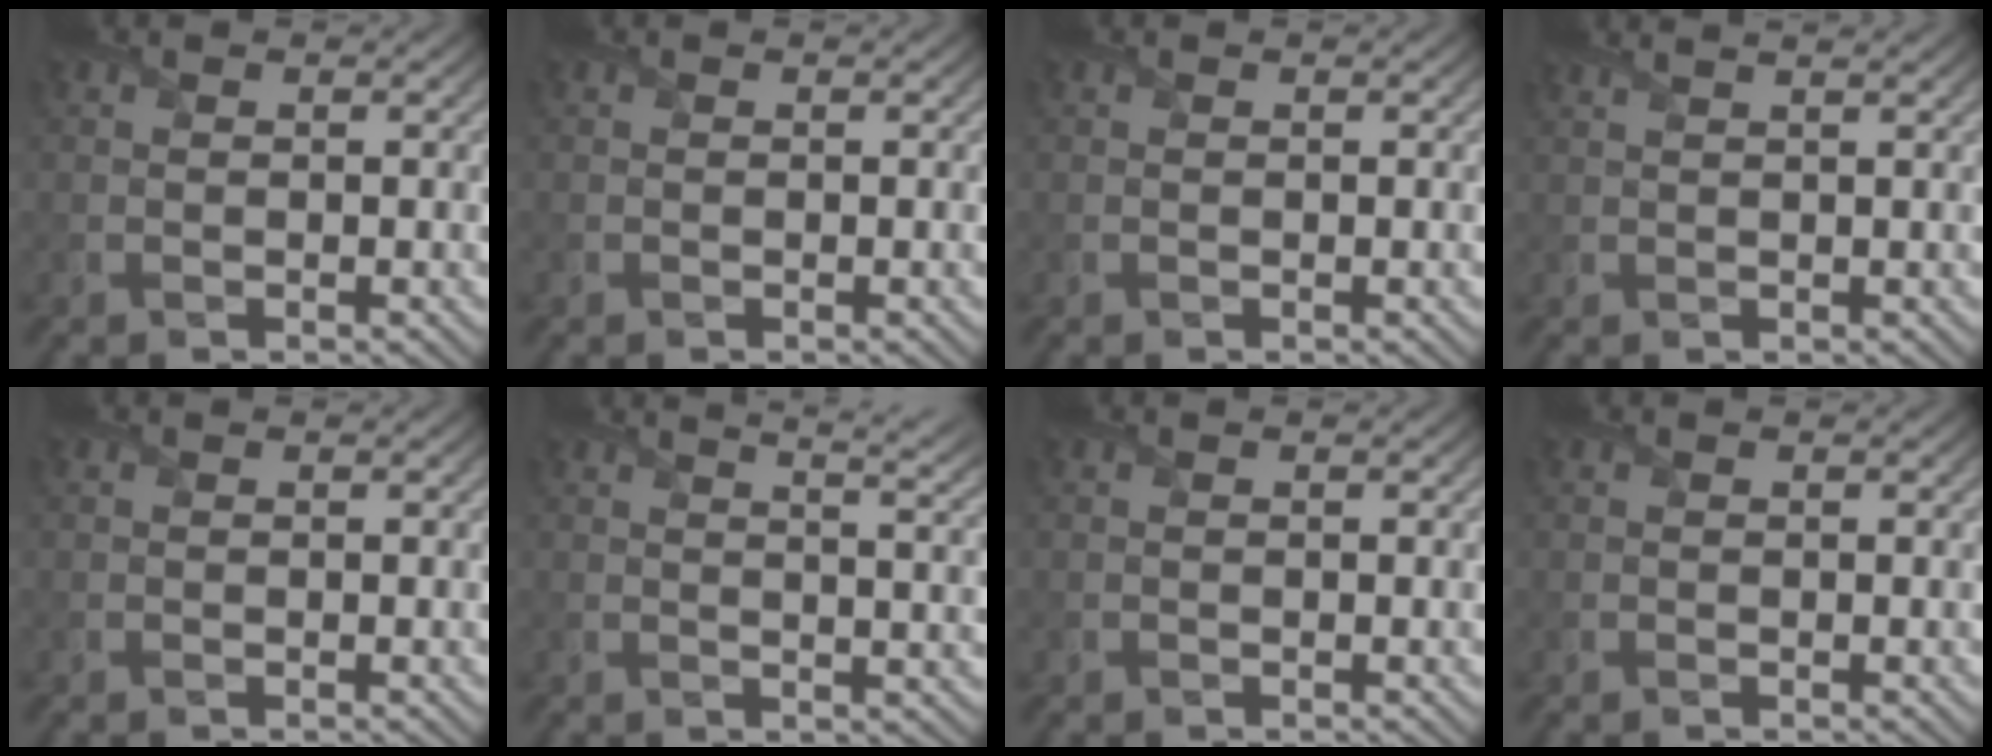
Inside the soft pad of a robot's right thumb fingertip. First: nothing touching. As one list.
[{"total": 0.0}, {"total": 0.0}, {"total": 2.8, "force": [2.0, 0.9, 1.8], "torque": [-0.019, 0.014, 0.001]}, {"total": 0.0}, {"total": 7.0, "force": [4.9, 1.8, 4.6], "torque": [-0.053, 0.026, 0.041]}, {"total": 0.0}, {"total": 0.0}]